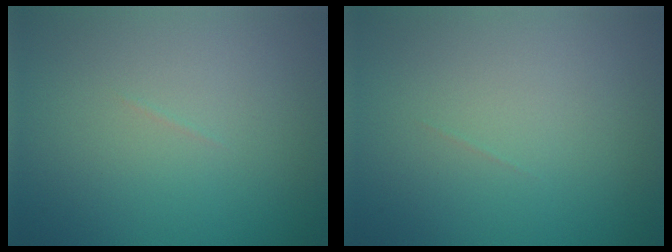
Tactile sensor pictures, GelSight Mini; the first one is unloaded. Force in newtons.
{"total": 0.0}